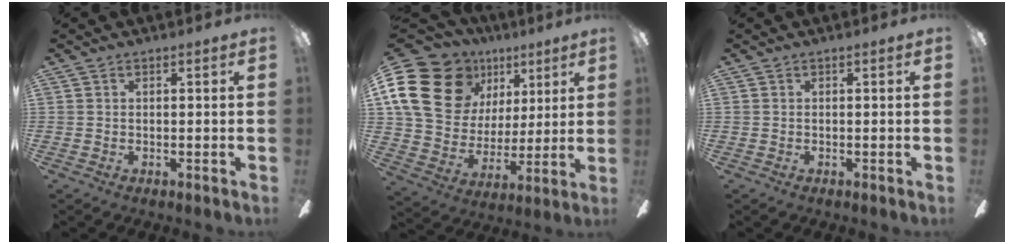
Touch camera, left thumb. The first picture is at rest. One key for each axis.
{"total": 23.3, "fx": 10.2, "fy": 17.4, "fz": 11.6, "tx": -0.229, "ty": -0.033, "tz": 0.202}
{"total": 0.0}